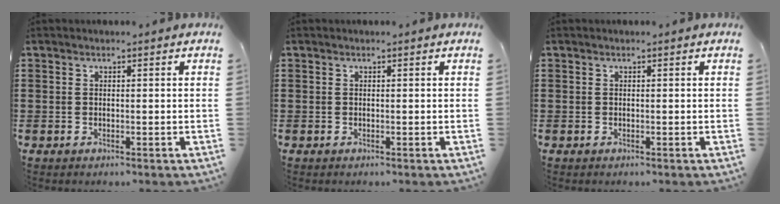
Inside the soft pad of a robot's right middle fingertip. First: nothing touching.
{"total": 0.0}
{"total": 0.0}